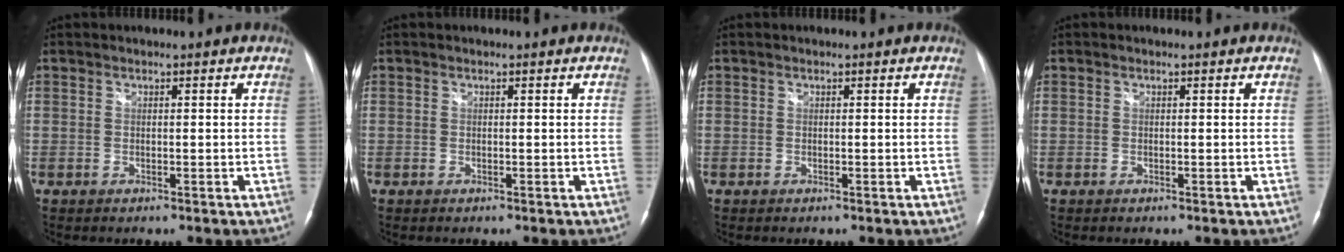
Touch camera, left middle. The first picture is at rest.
{"total": 0.0}
{"total": 0.0}
{"total": 0.0}